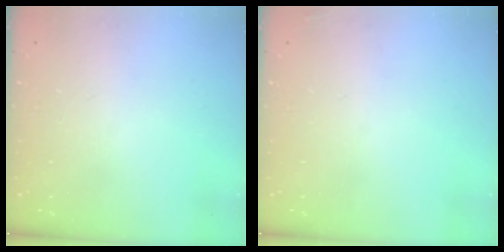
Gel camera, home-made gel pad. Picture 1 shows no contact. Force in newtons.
{"total": 2.3, "press": 2.2, "slide": 0.8}